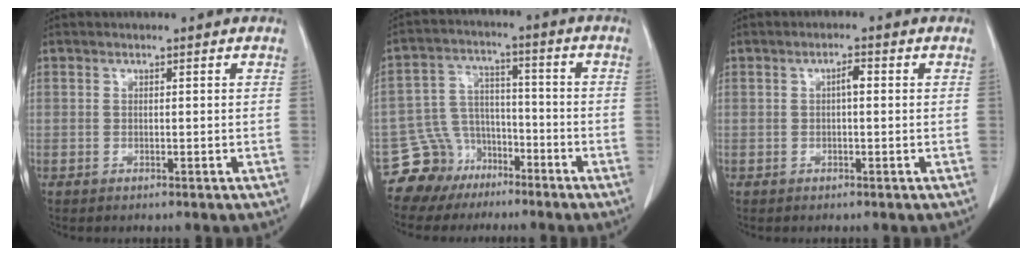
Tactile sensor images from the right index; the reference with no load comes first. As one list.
[{"total": 8.5, "force": [-5.9, 6.1, 0.0], "torque": [0.001, 0.035, -0.103]}, {"total": 1.8, "force": [0.2, 0.5, 1.7], "torque": [-0.029, 0.004, 0.003]}]